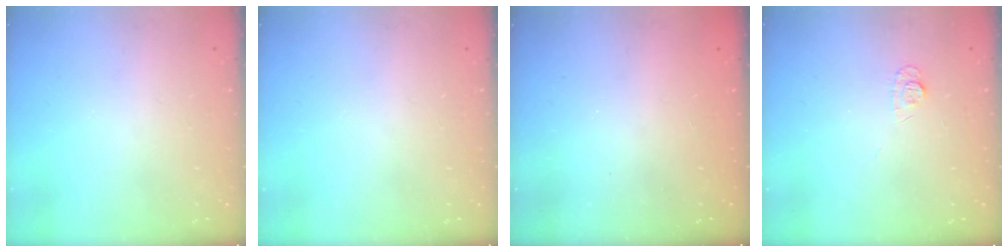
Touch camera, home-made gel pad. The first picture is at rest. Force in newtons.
{"total": 0.0}
{"total": 2.5, "press": 2.4, "slide": 0.8}
{"total": 5.4, "press": 5.4, "slide": 0.6}